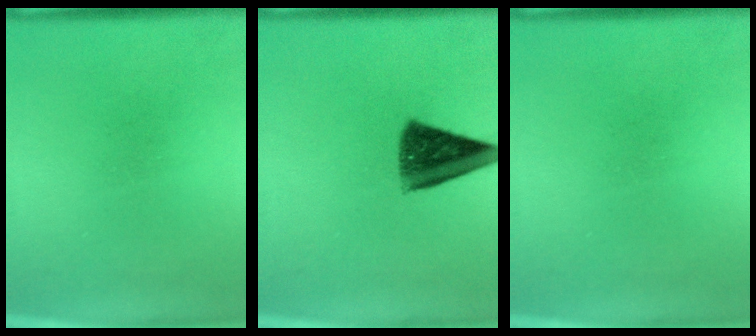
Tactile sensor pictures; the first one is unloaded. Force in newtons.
{"total": 9.2}
{"total": 0.0}